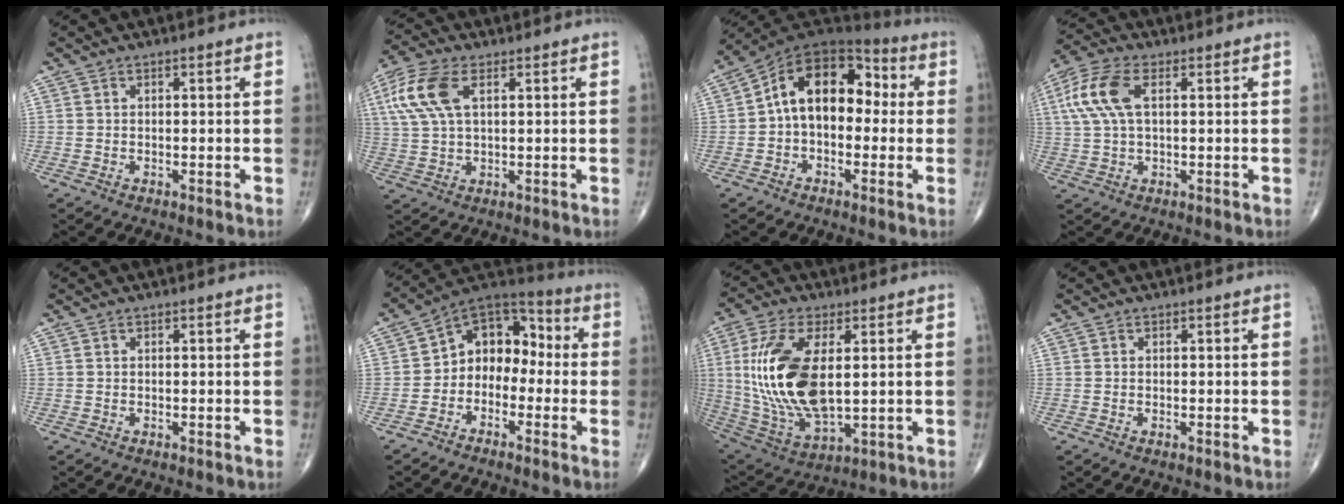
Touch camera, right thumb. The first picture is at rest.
{"total": 10.0, "force": [3.5, 4.9, 8.0], "torque": [-0.195, 0.012, 0.070]}
{"total": 14.7, "force": [0.5, 9.6, 11.1], "torque": [-0.142, 0.052, -0.008]}
{"total": 9.6, "force": [2.4, 4.6, 8.0], "torque": [-0.195, 0.020, 0.044]}
{"total": 0.0}
{"total": 11.1, "force": [-1.4, 8.4, 7.1], "torque": [-0.065, 0.055, -0.045]}
{"total": 19.5, "force": [2.3, 9.5, 16.9], "torque": [-0.355, -0.017, 0.054]}
{"total": 0.0}